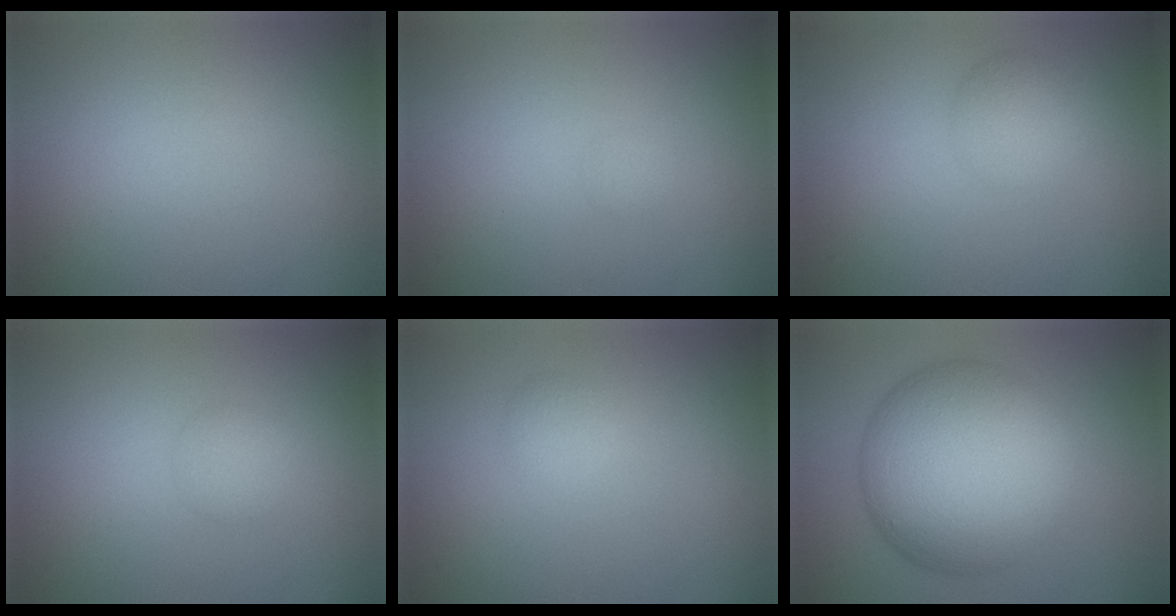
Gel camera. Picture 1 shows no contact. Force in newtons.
{"total": 0.6, "press": 0.6, "slide": 0.1}
{"total": 2.5, "press": 2.5, "slide": 0.1}
{"total": 1.5, "press": 1.5, "slide": 0.0}
{"total": 1.3, "press": 1.3, "slide": 0.0}
{"total": 13.9, "press": 13.9, "slide": 0.4}